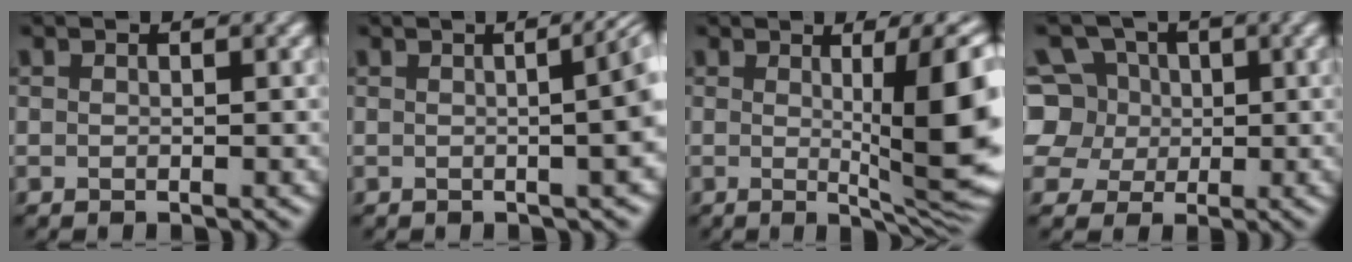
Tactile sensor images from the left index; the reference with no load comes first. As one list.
[{"total": 6.9, "force": [0.5, 3.2, 6.1], "torque": [-0.013, 0.027, -0.005]}, {"total": 11.0, "force": [0.6, 2.6, 10.7], "torque": [-0.128, -0.007, 0.014]}, {"total": 8.6, "force": [2.4, 7.5, 3.6], "torque": [-0.075, 0.036, 0.022]}]